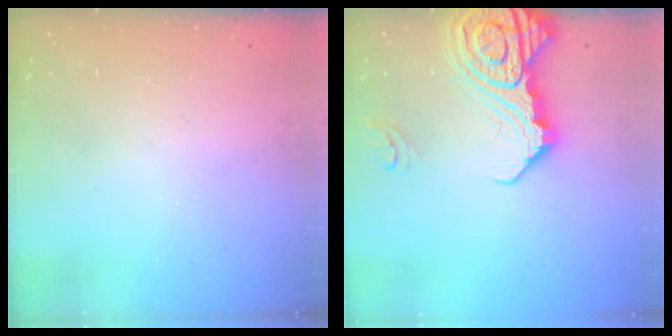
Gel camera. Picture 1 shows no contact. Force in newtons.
{"total": 19.9, "press": 19.7, "slide": 2.5}